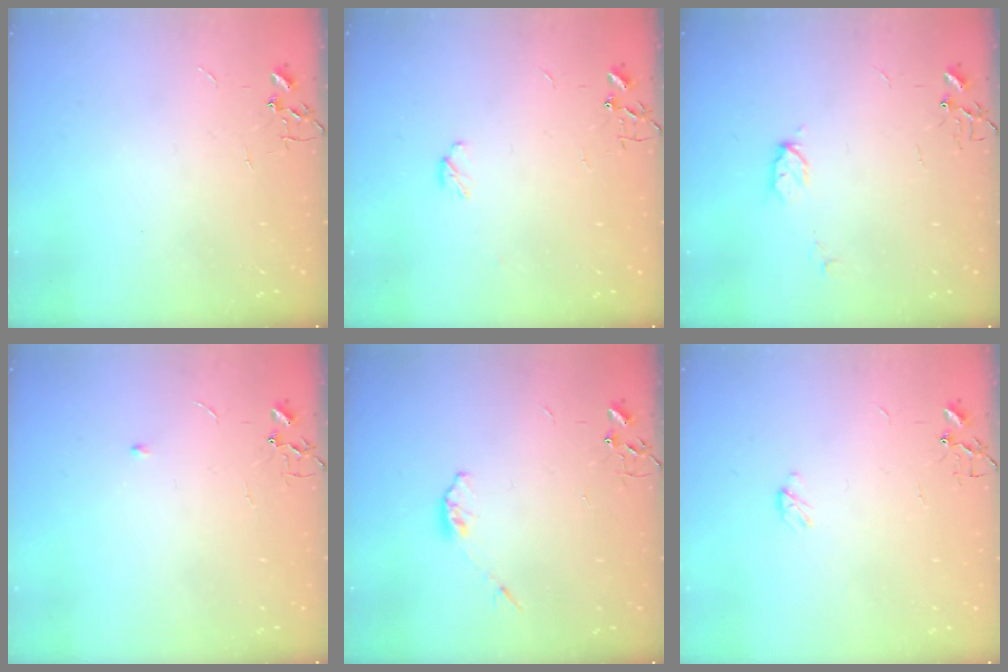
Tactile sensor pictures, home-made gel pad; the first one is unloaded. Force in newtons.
{"total": 3.5, "press": 3.4, "slide": 0.9}
{"total": 5.6, "press": 5.6, "slide": 0.7}
{"total": 4.1, "press": 4.0, "slide": 0.6}
{"total": 3.1, "press": 3.1, "slide": 0.5}
{"total": 2.9, "press": 2.9, "slide": 0.4}